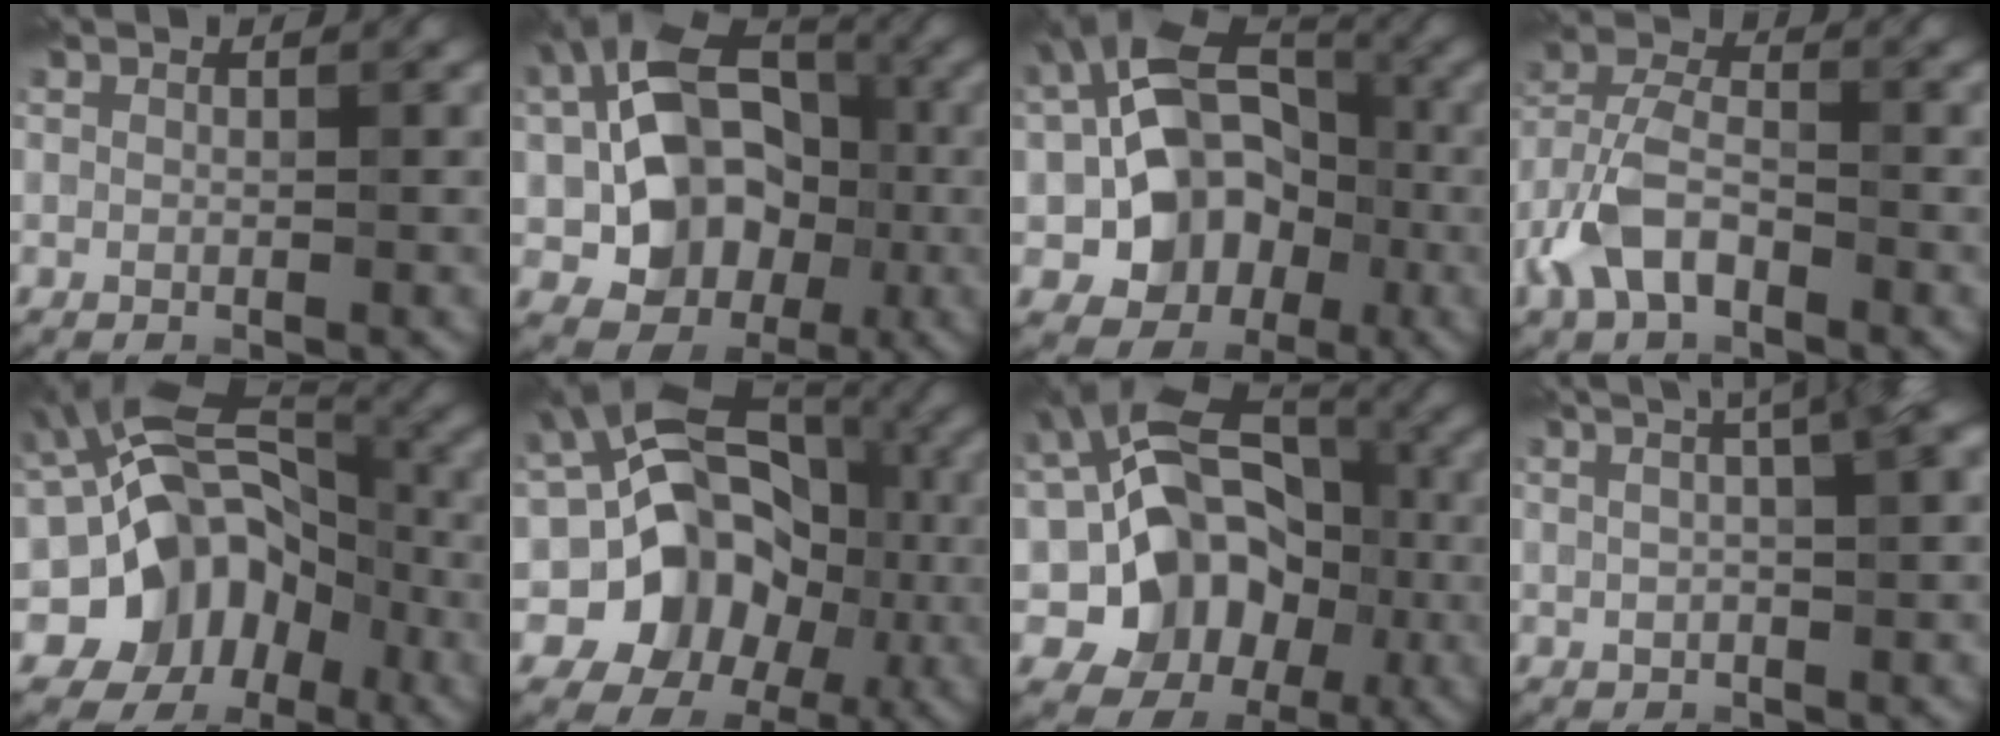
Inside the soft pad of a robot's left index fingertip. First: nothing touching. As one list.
[{"total": 12.3, "force": [-1.2, 9.4, 7.9], "torque": [-0.105, 0.006, -0.035]}, {"total": 11.4, "force": [-1.7, 8.8, 7.0], "torque": [-0.087, 0.006, -0.049]}, {"total": 5.2, "force": [-2.7, 3.0, 3.3], "torque": [-0.073, 0.010, -0.064]}, {"total": 12.0, "force": [-3.4, 9.3, 6.7], "torque": [-0.083, 0.012, -0.076]}, {"total": 12.9, "force": [-1.4, 10.5, 7.4], "torque": [-0.090, 0.000, -0.043]}, {"total": 12.8, "force": [-1.3, 10.2, 7.5], "torque": [-0.099, 0.009, -0.033]}, {"total": 8.7, "force": [3.9, 3.5, 6.9], "torque": [-0.040, 0.051, 0.027]}]